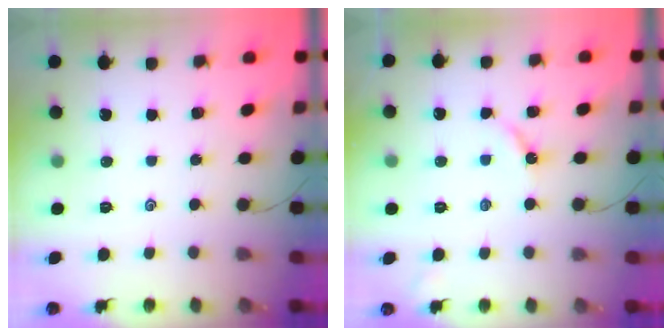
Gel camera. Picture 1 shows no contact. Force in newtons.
{"total": 4.6, "press": 4.6, "slide": 0.4}